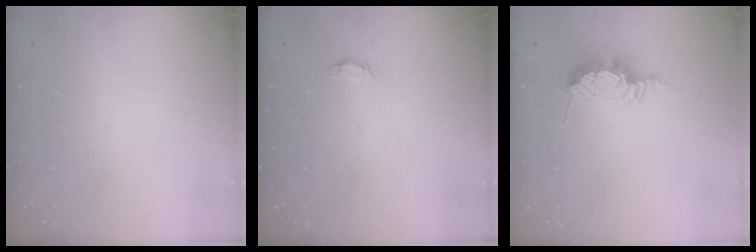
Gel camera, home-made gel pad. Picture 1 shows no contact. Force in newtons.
{"total": 2.8, "press": 2.8, "slide": 0.4}
{"total": 8.9, "press": 8.9, "slide": 0.4}